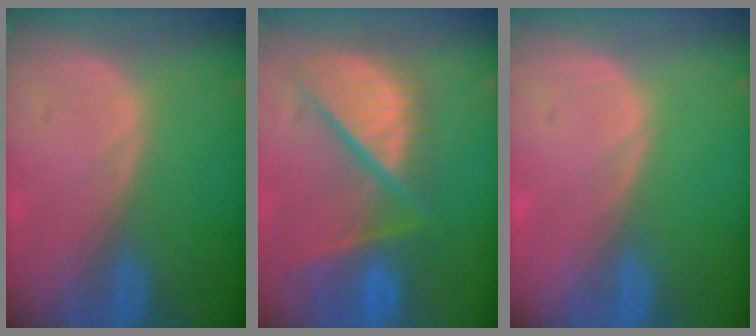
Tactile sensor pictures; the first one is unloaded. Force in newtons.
{"total": 12.1, "press": 9.9, "slide": 7.0}
{"total": 0.0}